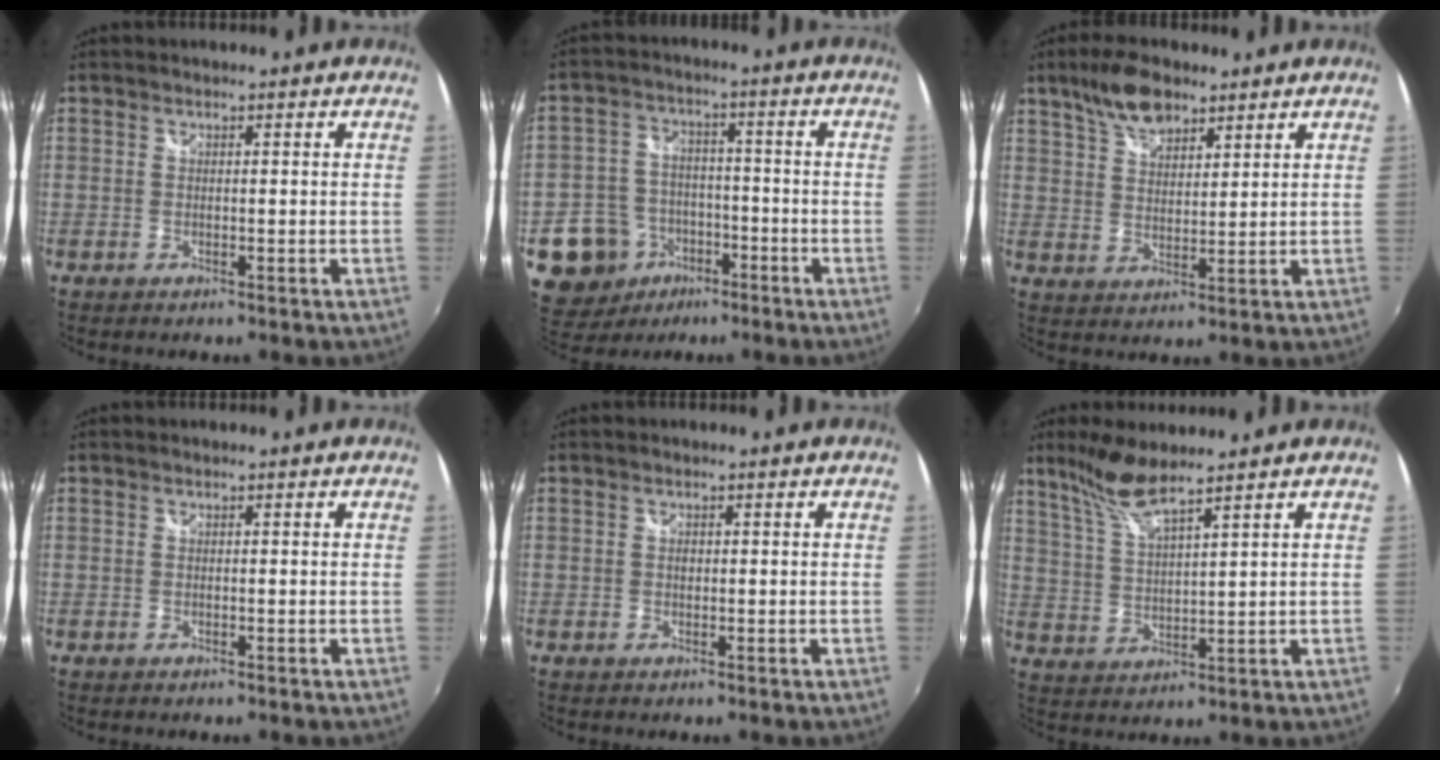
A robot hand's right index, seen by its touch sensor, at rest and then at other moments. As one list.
[{"total": 12.3, "force": [-5.6, 10.4, 3.4], "torque": [-0.111, 0.023, -0.077]}, {"total": 8.7, "force": [6.1, 3.8, 5.0], "torque": [-0.093, 0.020, 0.112]}, {"total": 0.0}, {"total": 1.6, "force": [-0.2, 0.8, 1.3], "torque": [-0.026, 0.003, -0.005]}, {"total": 7.6, "force": [6.1, 0.7, 4.4], "torque": [-0.096, 0.006, 0.129]}]